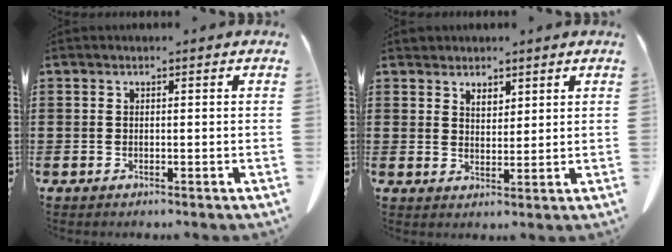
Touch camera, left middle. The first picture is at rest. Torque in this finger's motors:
{"motor_torque": [0.02, 0.00, 0.01, 0.03]}